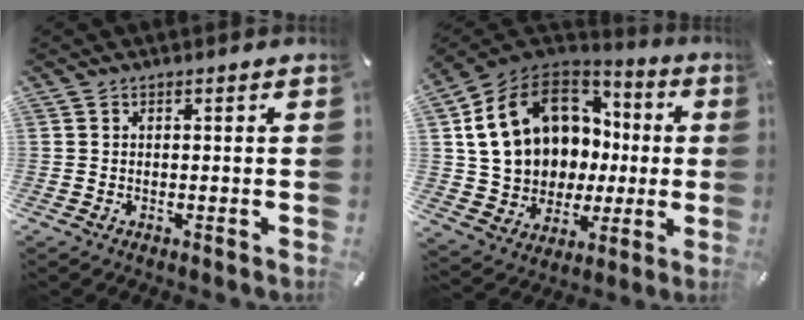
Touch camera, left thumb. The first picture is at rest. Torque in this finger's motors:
{"motor_torque": [2.51, 2.50, 1.28, -0.14, 0.39]}